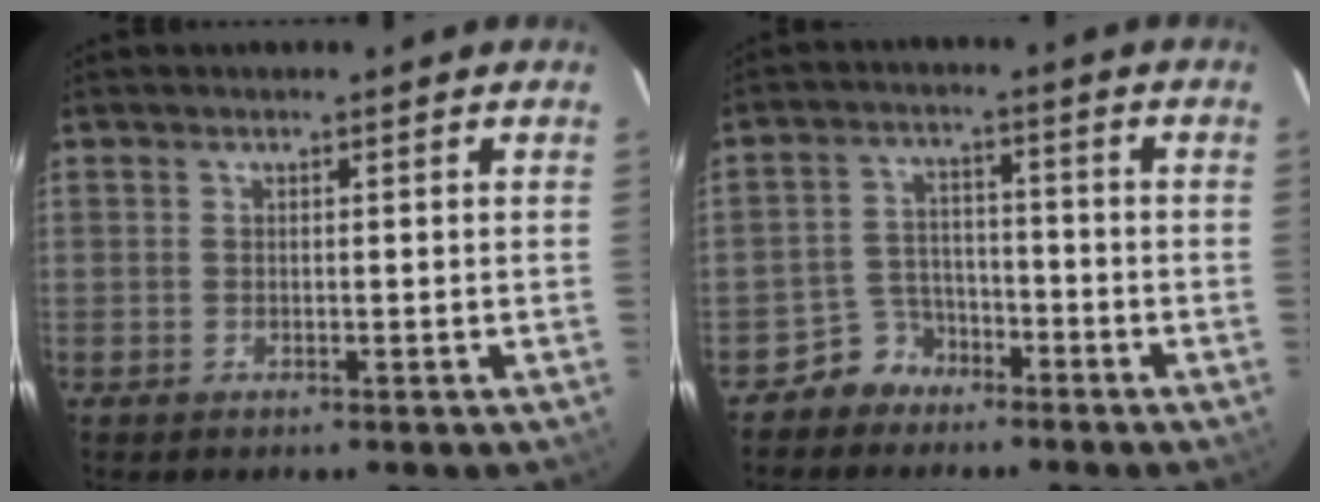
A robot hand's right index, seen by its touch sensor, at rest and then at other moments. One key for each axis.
{"total": 5.4, "fx": -4.1, "fy": 3.6, "fz": -0.2, "tx": -0.005, "ty": 0.026, "tz": -0.073}